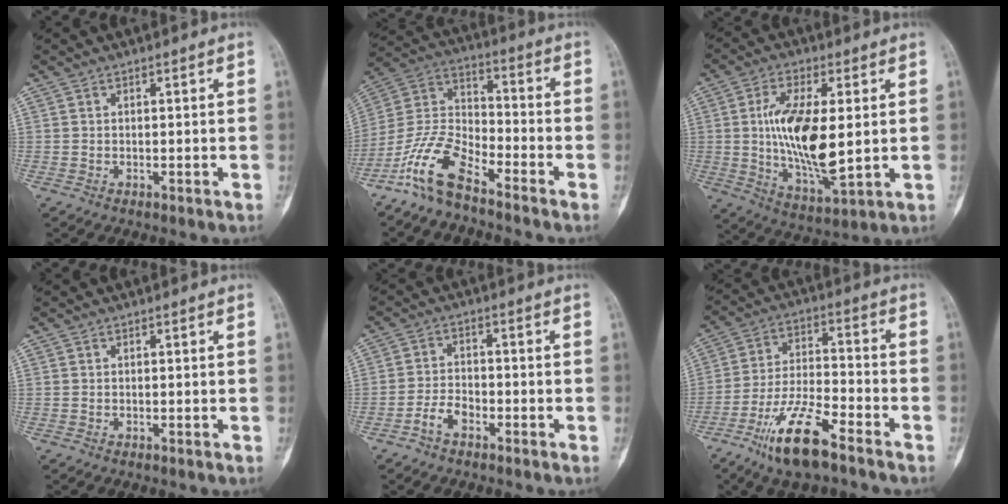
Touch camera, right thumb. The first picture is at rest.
{"total": 11.8, "force": [-8.6, 4.1, 7.0], "torque": [-0.148, 0.063, -0.179]}
{"total": 15.8, "force": [1.0, 6.2, 14.5], "torque": [-0.268, -0.018, 0.026]}
{"total": 0.0}
{"total": 4.1, "force": [-2.5, 2.2, 2.3], "torque": [-0.040, 0.021, -0.050]}
{"total": 13.4, "force": [-8.6, 3.7, 9.6], "torque": [-0.186, 0.045, -0.160]}